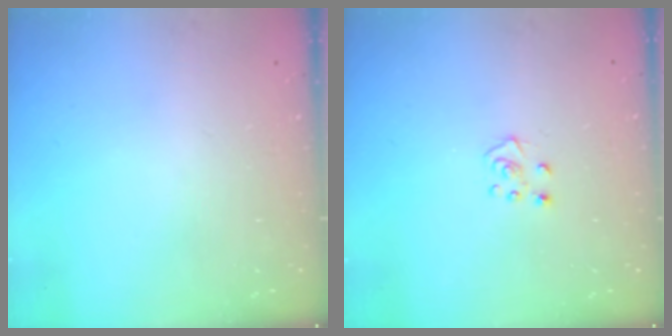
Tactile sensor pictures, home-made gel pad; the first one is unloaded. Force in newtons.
{"total": 4.6, "press": 4.6, "slide": 0.5}